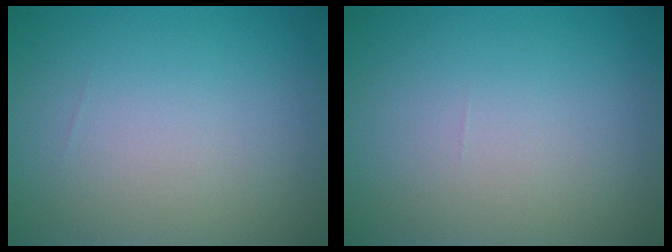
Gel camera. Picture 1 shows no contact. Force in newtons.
{"total": 0.0}